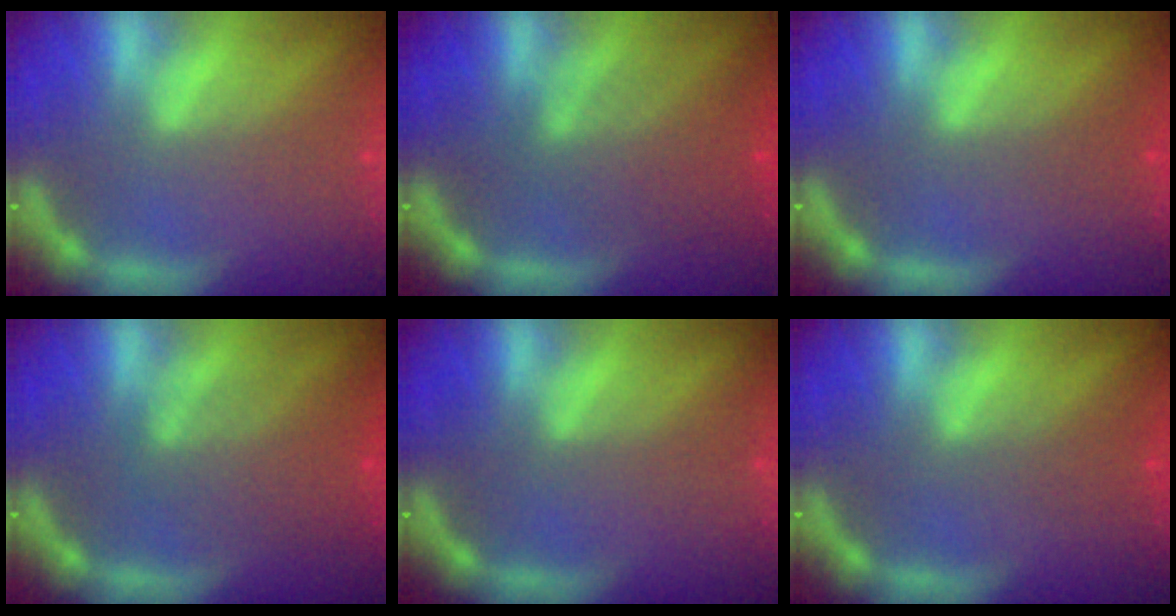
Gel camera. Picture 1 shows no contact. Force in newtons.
{"total": 5.1}
{"total": 0.9}
{"total": 4.5}
{"total": 0.0}
{"total": 1.4}